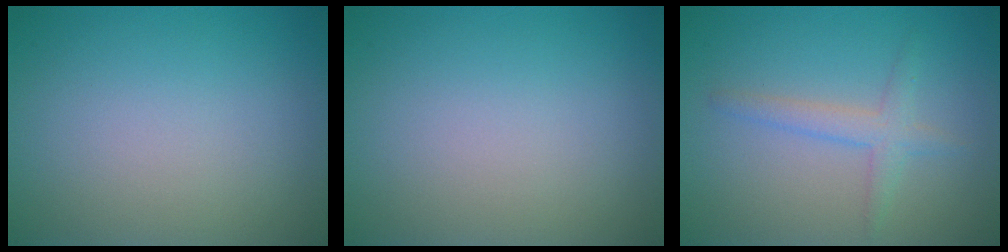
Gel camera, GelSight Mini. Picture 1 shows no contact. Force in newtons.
{"total": 0.0}
{"total": 2.2, "press": 2.2, "slide": 0.0}